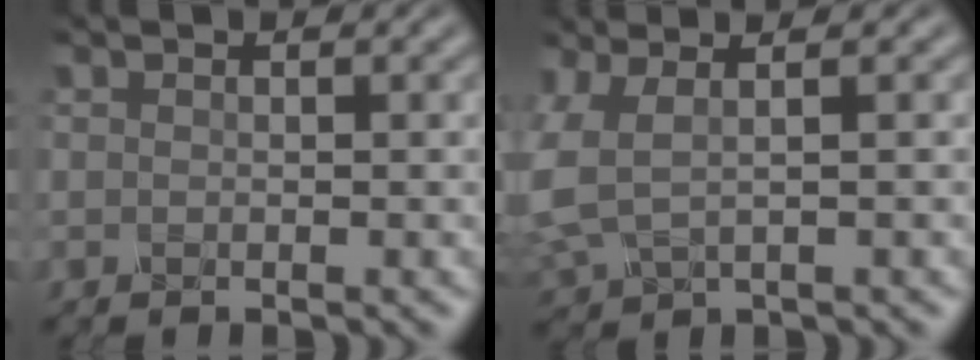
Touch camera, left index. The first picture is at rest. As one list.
[{"total": 3.7, "force": [1.0, 1.8, 3.1], "torque": [-0.090, 0.001, 0.025]}]